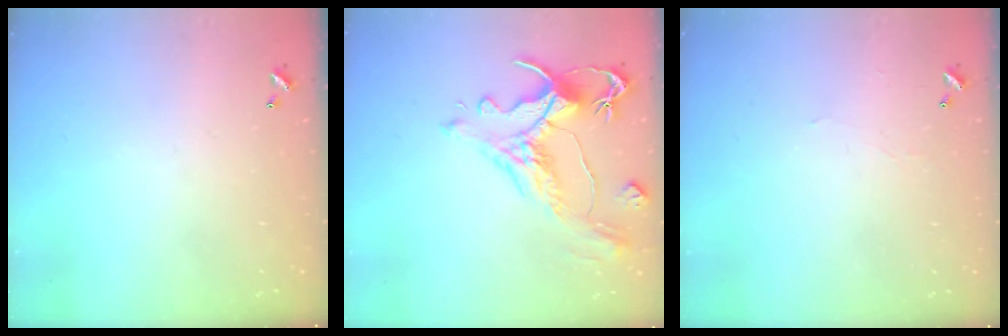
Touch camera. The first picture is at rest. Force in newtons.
{"total": 1.6, "press": 0.8, "slide": 1.4}
{"total": 0.9, "press": 0.7, "slide": 0.4}